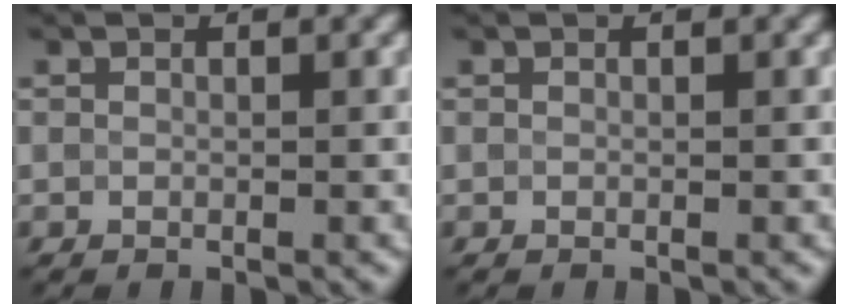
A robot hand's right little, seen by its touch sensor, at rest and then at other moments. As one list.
[{"total": 0.0}]